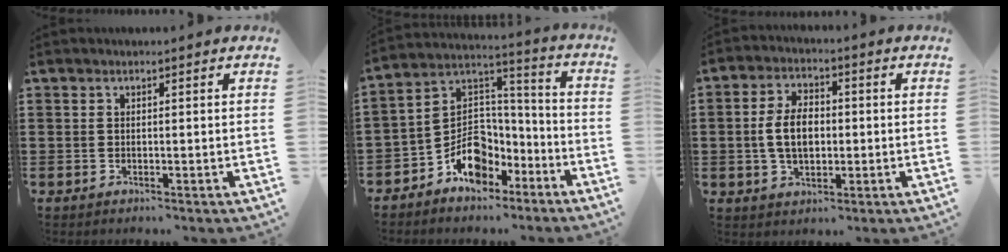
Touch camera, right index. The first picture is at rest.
{"total": 8.5, "force": [-4.9, 6.2, 3.2], "torque": [-0.076, 0.008, -0.090]}
{"total": 6.7, "force": [-0.3, 4.0, 5.3], "torque": [-0.124, 0.006, -0.012]}